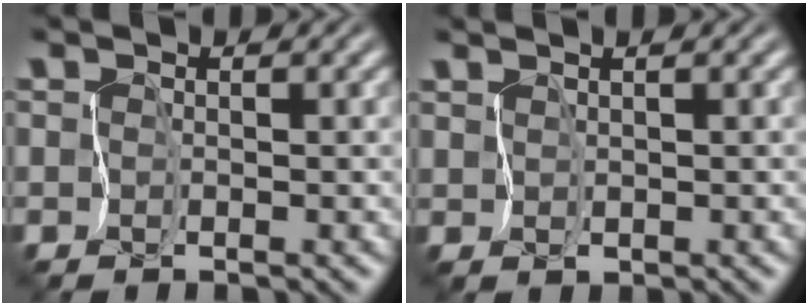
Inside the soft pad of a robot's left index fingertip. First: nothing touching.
{"total": 2.2, "force": [1.6, 0.5, 1.3], "torque": [-0.029, 0.010, 0.022]}